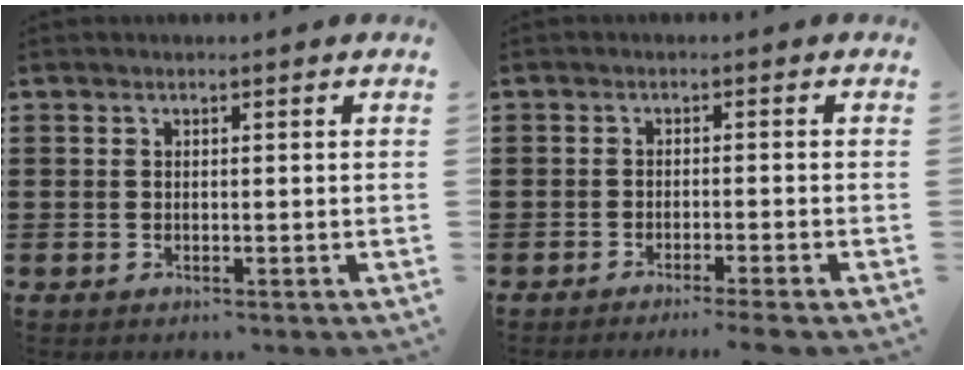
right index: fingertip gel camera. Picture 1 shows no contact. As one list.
[{"total": 1.9, "force": [-1.6, -0.3, 0.9], "torque": [-0.015, -0.001, -0.031]}]